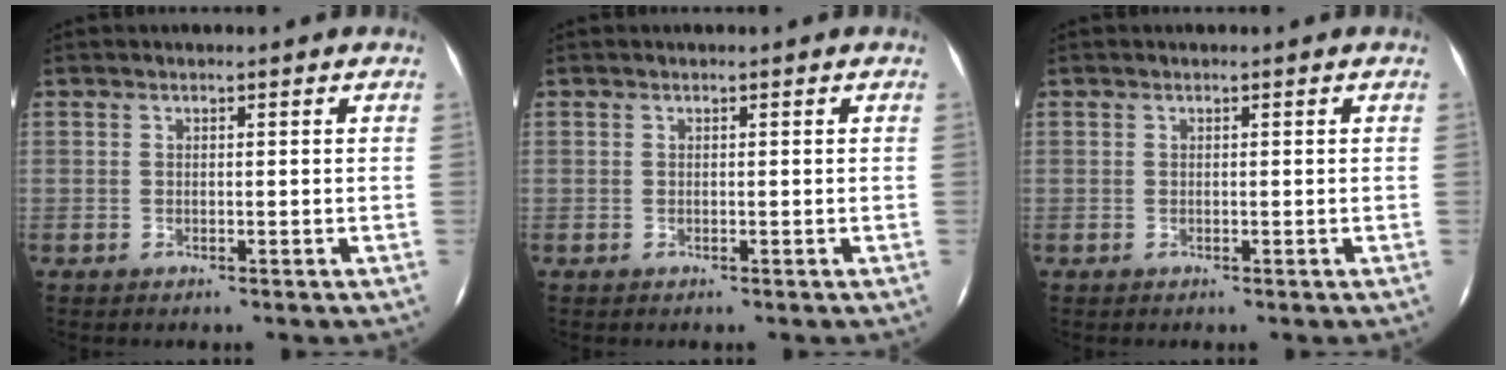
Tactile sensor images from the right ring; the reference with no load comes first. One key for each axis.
{"total": 0.0}
{"total": 0.0}